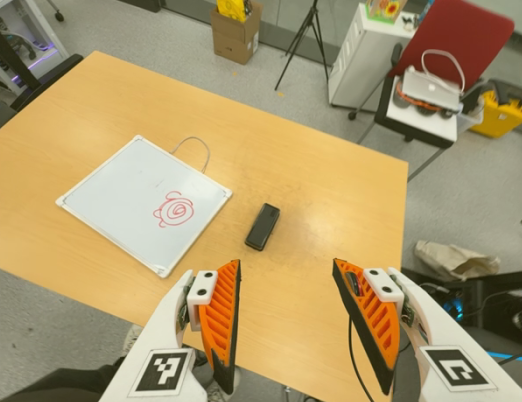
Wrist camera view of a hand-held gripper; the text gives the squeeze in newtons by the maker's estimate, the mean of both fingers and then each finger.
{"total": 0.0}